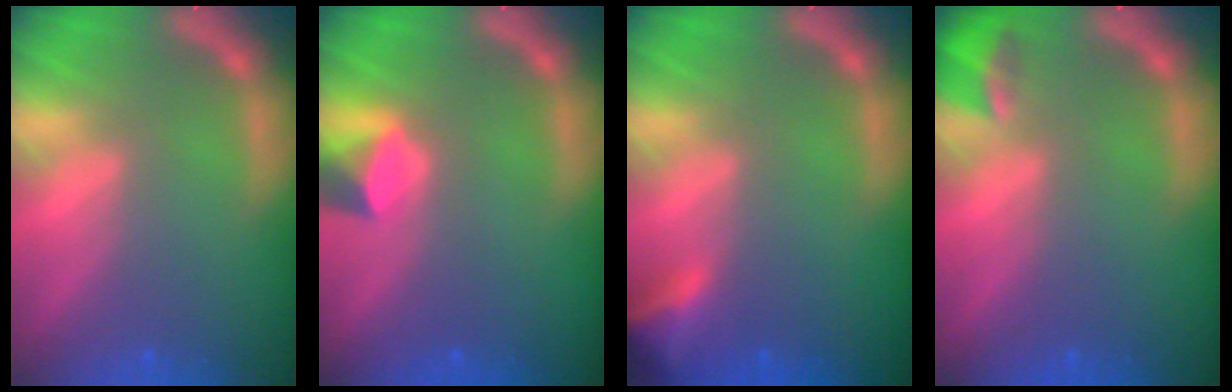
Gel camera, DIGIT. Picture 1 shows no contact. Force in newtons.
{"total": 2.4}
{"total": 3.5}
{"total": 2.4}